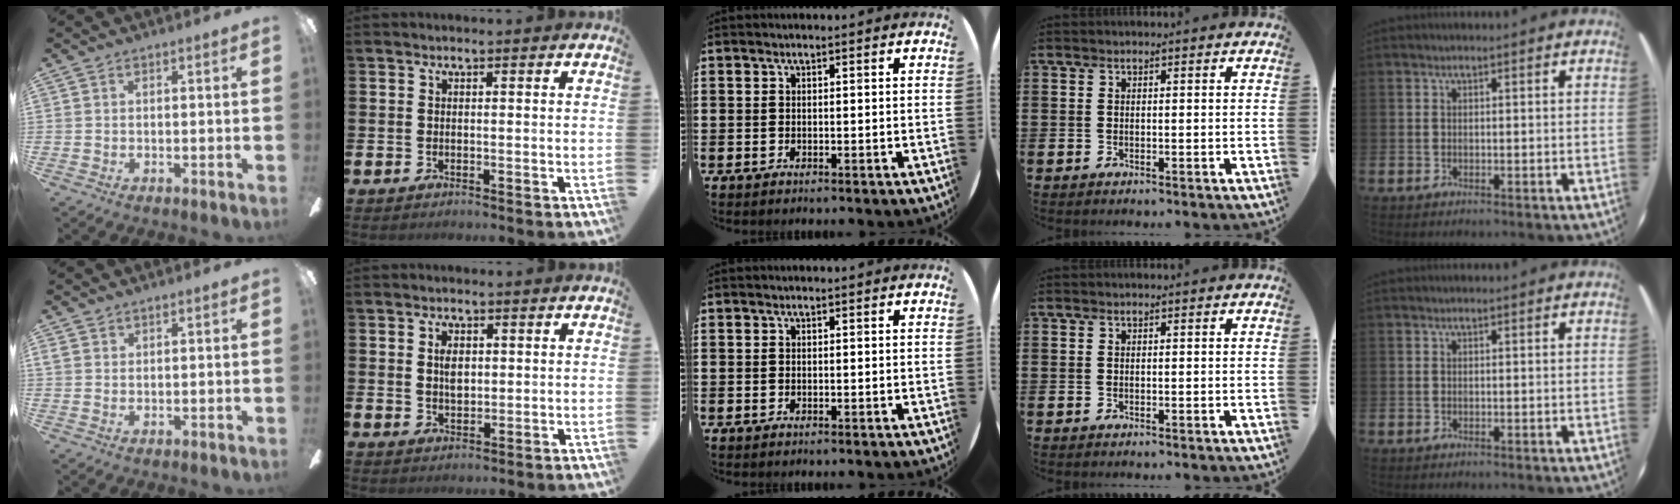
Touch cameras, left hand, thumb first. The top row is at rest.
{"thumb": {"total": 0.9, "force": [0.7, 0.3, 0.4], "torque": [-0.008, -0.001, 0.013]}, "index": {"total": 2.6, "force": [0.9, 1.7, 1.8], "torque": [-0.023, 0.000, 0.011]}}